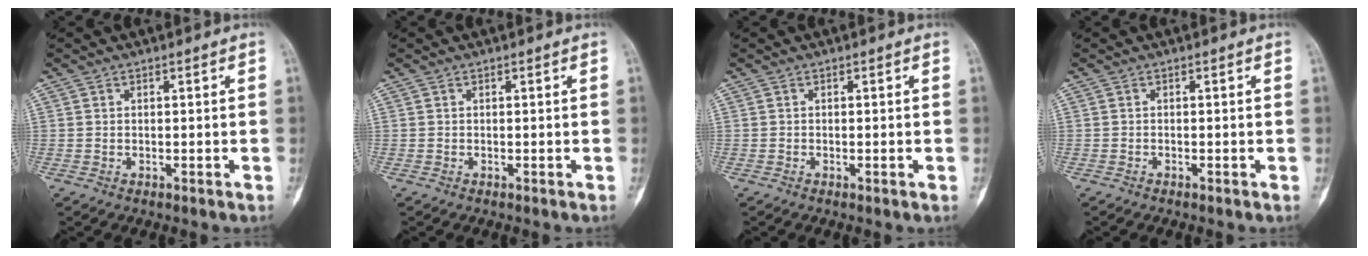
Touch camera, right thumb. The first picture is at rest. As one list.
[{"total": 0.0}, {"total": 0.6, "force": [-0.2, 0.2, 0.5], "torque": [-0.008, -0.001, -0.001]}, {"total": 0.0}]